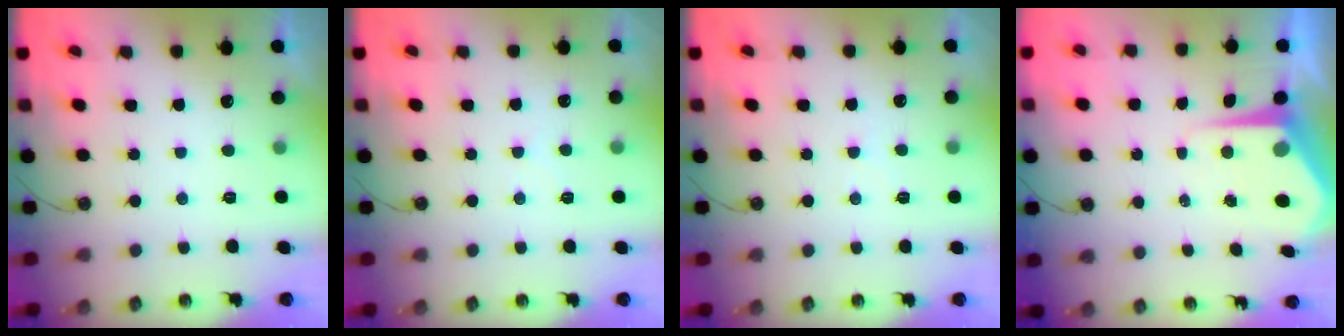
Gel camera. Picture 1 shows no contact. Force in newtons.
{"total": 2.5, "press": 2.5, "slide": 0.4}
{"total": 4.4, "press": 4.3, "slide": 0.7}
{"total": 8.2, "press": 8.2, "slide": 0.9}